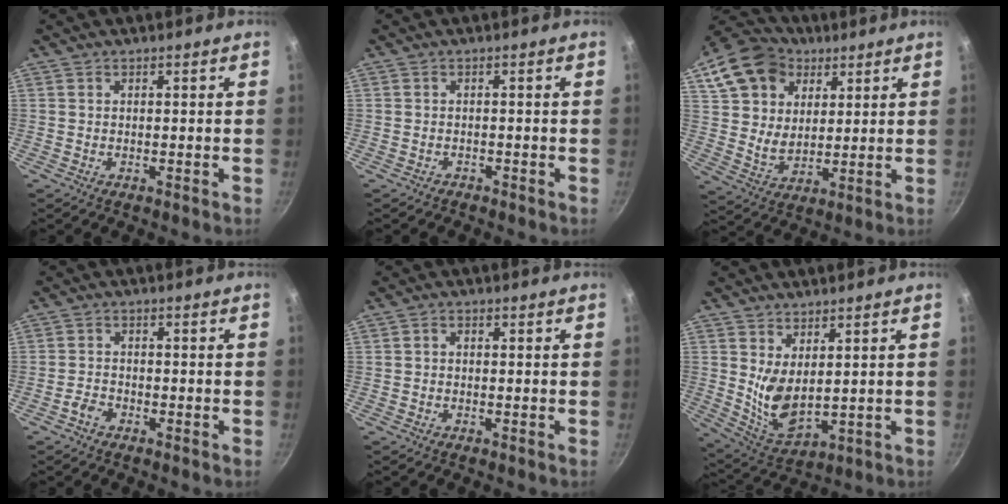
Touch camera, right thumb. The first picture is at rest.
{"total": 0.9, "force": [-0.8, 0.4, -0.1], "torque": [0.001, 0.018, -0.012]}
{"total": 17.1, "force": [7.8, 12.7, 8.4], "torque": [-0.141, -0.001, 0.139]}
{"total": 2.2, "force": [-1.6, 1.3, 0.9], "torque": [-0.018, 0.019, -0.031]}
{"total": 1.0, "force": [-0.1, 0.8, 0.6], "torque": [-0.014, 0.007, -0.003]}
{"total": 8.7, "force": [2.3, 4.6, 7.0], "torque": [-0.116, -0.037, 0.061]}